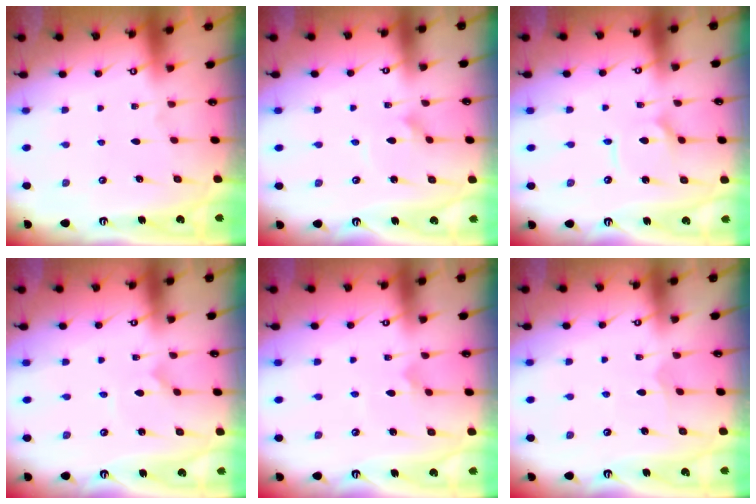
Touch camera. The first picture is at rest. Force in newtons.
{"total": 1.6, "press": 1.6, "slide": 0.2}
{"total": 4.3, "press": 4.3, "slide": 0.5}
{"total": 0.0}
{"total": 5.6, "press": 5.6, "slide": 0.3}
{"total": 3.3, "press": 3.2, "slide": 0.4}